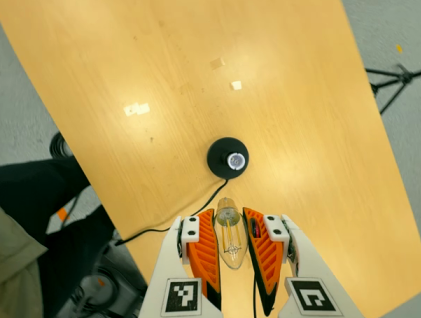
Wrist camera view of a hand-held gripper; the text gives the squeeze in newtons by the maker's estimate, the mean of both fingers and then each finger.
{"total": 20.1, "left": 21.5, "right": 18.6}